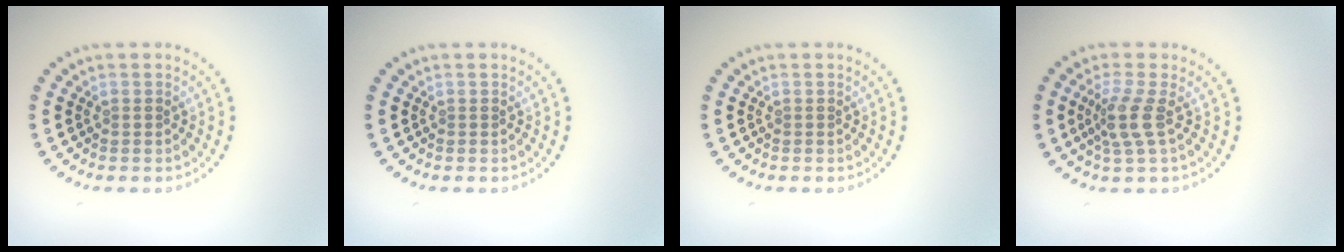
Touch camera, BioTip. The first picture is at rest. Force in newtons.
{"total": 0.0}
{"total": 0.0}
{"total": 2.7, "press": 2.0, "slide": 1.8}